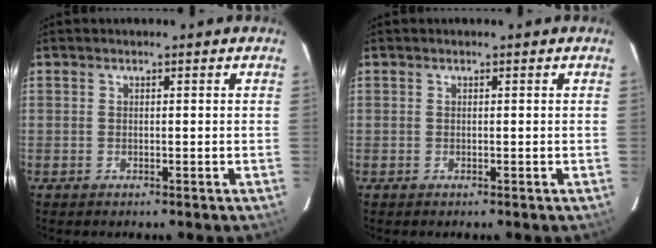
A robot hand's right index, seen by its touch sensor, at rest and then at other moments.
{"total": 0.0}